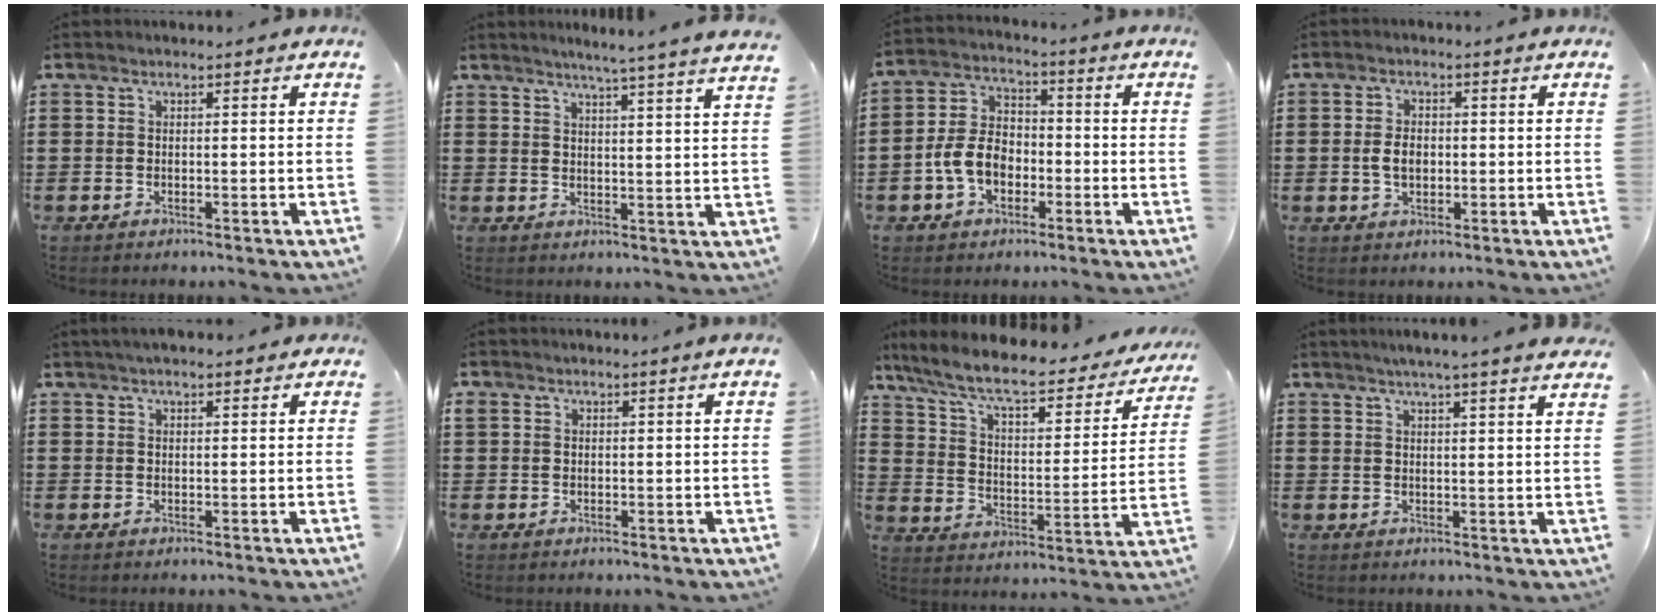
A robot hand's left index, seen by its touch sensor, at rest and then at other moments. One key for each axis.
{"total": 4.3, "fx": 3.9, "fy": -1.4, "fz": 1.3, "tx": -0.037, "ty": -0.026, "tz": 0.065}
{"total": 6.9, "fx": -2.4, "fy": 4.8, "fz": 4.3, "tx": -0.114, "ty": 0.007, "tz": -0.055}
{"total": 3.5, "fx": -0.2, "fy": 2.2, "fz": 2.8, "tx": -0.054, "ty": 0.000, "tz": -0.009}
{"total": 2.1, "fx": 1.8, "fy": 0.5, "fz": 1.1, "tx": -0.023, "ty": 0.006, "tz": 0.033}
{"total": 1.2, "fx": 1.1, "fy": 0.1, "fz": 0.4, "tx": -0.011, "ty": -0.001, "tz": 0.022}
{"total": 8.4, "fx": 7.0, "fy": 1.5, "fz": 4.4, "tx": -0.113, "ty": -0.045, "tz": 0.116}
{"total": 3.5, "fx": 3.2, "fy": -0.9, "fz": 1.3, "tx": -0.034, "ty": -0.011, "tz": 0.055}